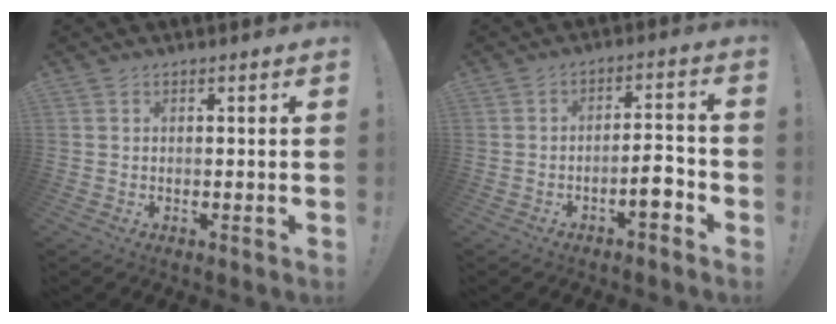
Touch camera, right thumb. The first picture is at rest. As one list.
[{"total": 6.9, "force": [-3.7, 2.4, 5.3], "torque": [-0.078, 0.021, -0.061]}]